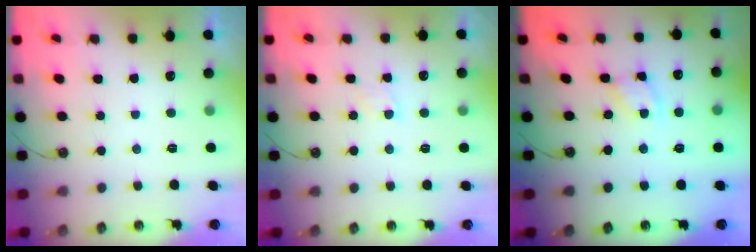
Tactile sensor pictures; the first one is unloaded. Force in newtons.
{"total": 3.2, "press": 3.2, "slide": 0.4}
{"total": 2.7, "press": 2.7, "slide": 0.1}